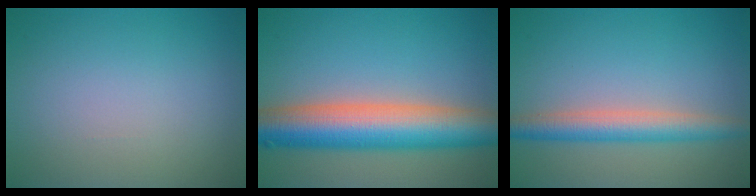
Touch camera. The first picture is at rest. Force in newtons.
{"total": 10.2, "press": 10.2, "slide": 0.6}
{"total": 4.1, "press": 4.1, "slide": 0.1}